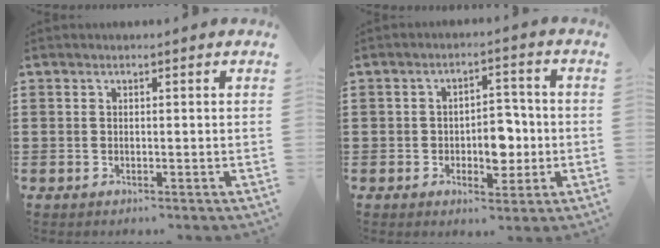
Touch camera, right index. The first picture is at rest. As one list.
[{"total": 5.8, "force": [-1.2, 3.6, 4.4], "torque": [-0.064, 0.004, -0.025]}]